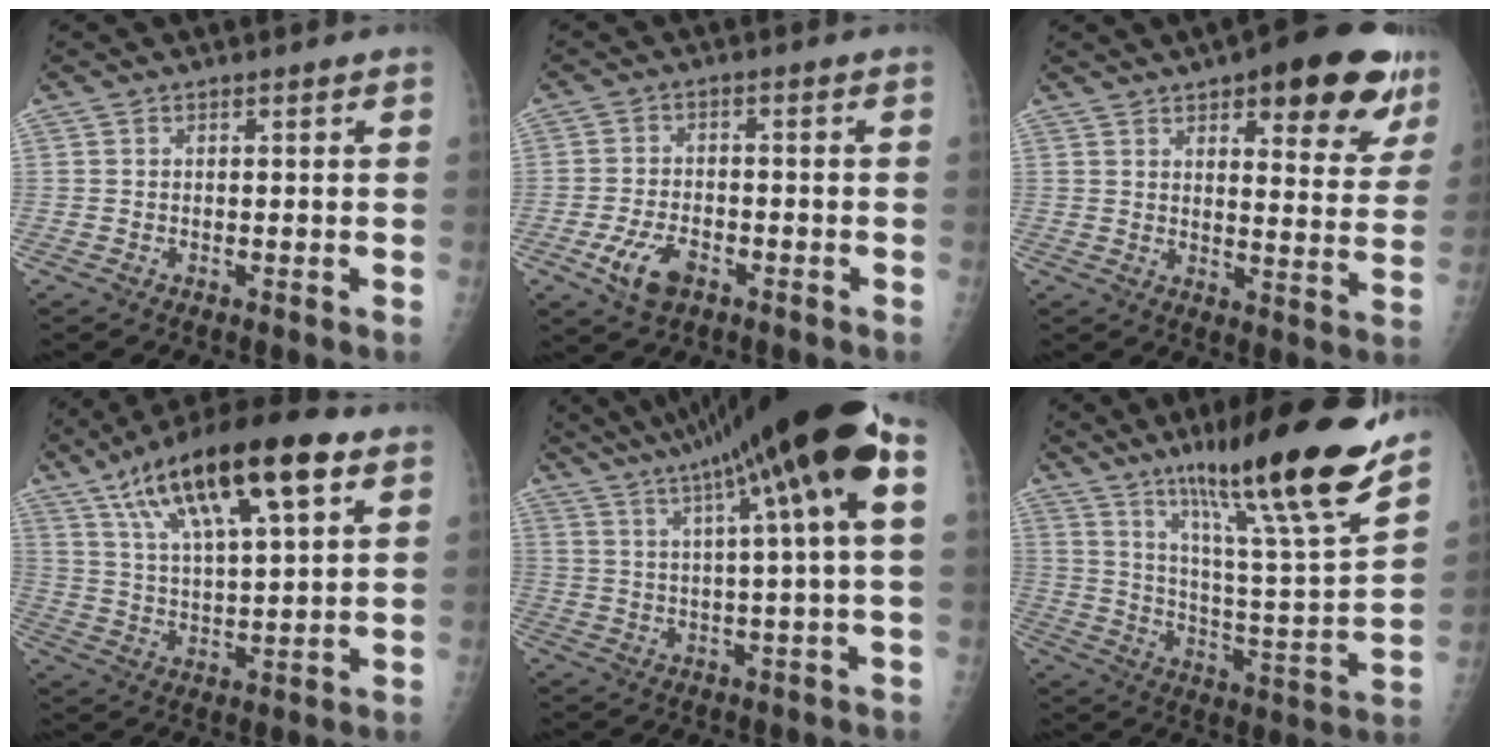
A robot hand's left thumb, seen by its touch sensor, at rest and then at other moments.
{"total": 6.6, "force": [-3.3, 3.5, 4.4], "torque": [-0.087, 0.015, -0.056]}
{"total": 19.9, "force": [11.2, 7.0, 14.8], "torque": [-0.149, -0.037, 0.146]}
{"total": 21.2, "force": [11.0, 6.5, 16.9], "torque": [-0.274, -0.013, 0.189]}
{"total": 21.6, "force": [10.4, 0.9, 18.9], "torque": [-0.304, 0.029, 0.149]}
{"total": 24.9, "force": [17.5, 1.6, 17.6], "torque": [-0.257, -0.077, 0.283]}